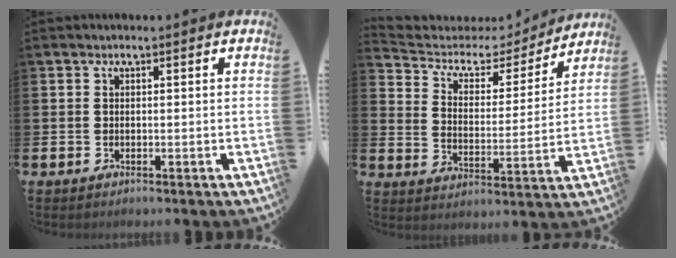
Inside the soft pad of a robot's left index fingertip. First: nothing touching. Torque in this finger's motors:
{"motor_torque": [0.91, -1.21, 0.06, -0.05]}